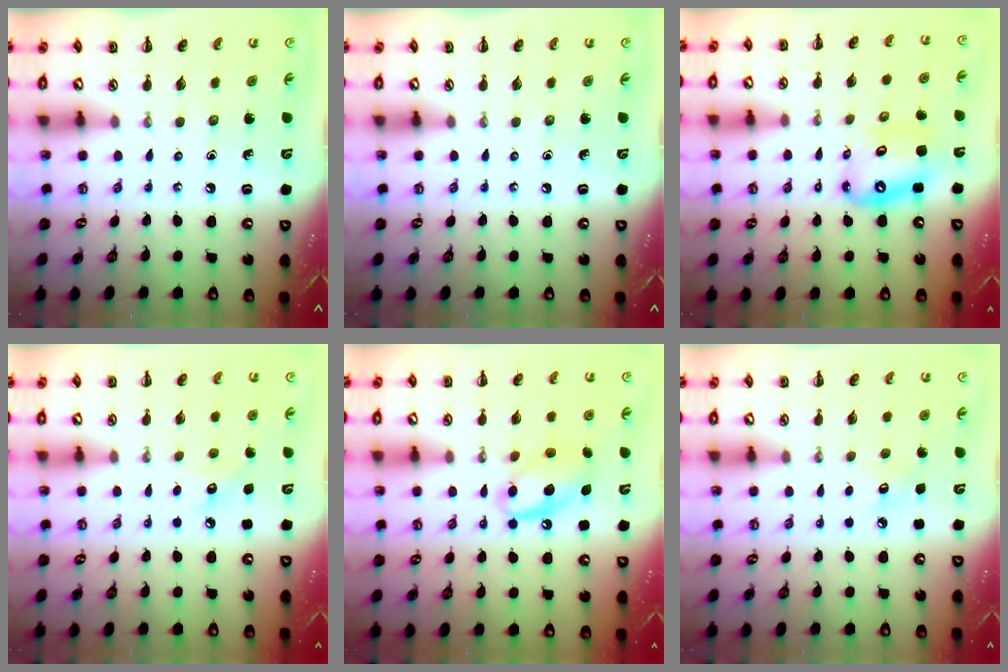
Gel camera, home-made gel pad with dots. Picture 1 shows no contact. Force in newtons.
{"total": 0.0}
{"total": 12.7, "press": 12.2, "slide": 3.3}
{"total": 6.7, "press": 6.5, "slide": 1.7}
{"total": 13.3, "press": 13.1, "slide": 2.1}
{"total": 5.1, "press": 4.9, "slide": 1.4}